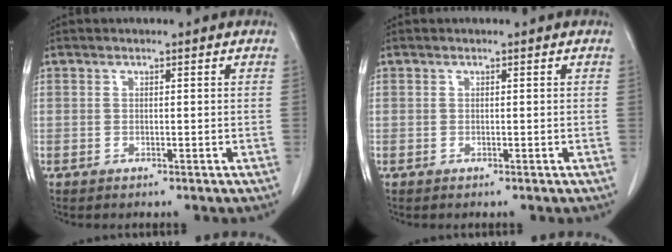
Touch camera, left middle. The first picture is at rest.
{"total": 0.0}